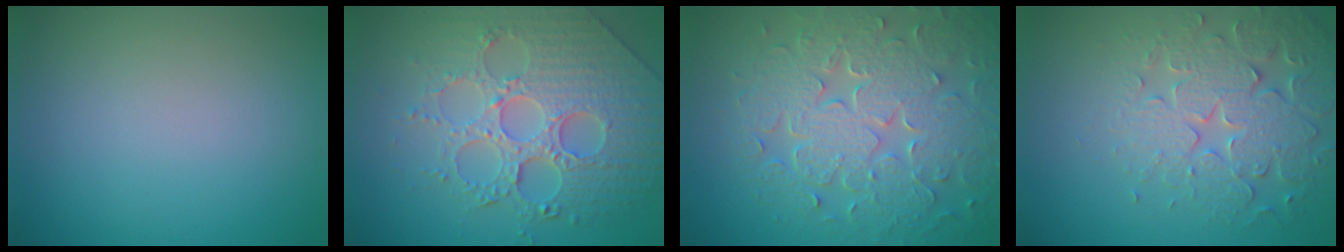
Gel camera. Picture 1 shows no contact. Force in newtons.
{"total": 7.8, "press": 6.0, "slide": 5.0}
{"total": 8.9, "press": 6.4, "slide": 6.2}
{"total": 4.6, "press": 4.6, "slide": 0.7}